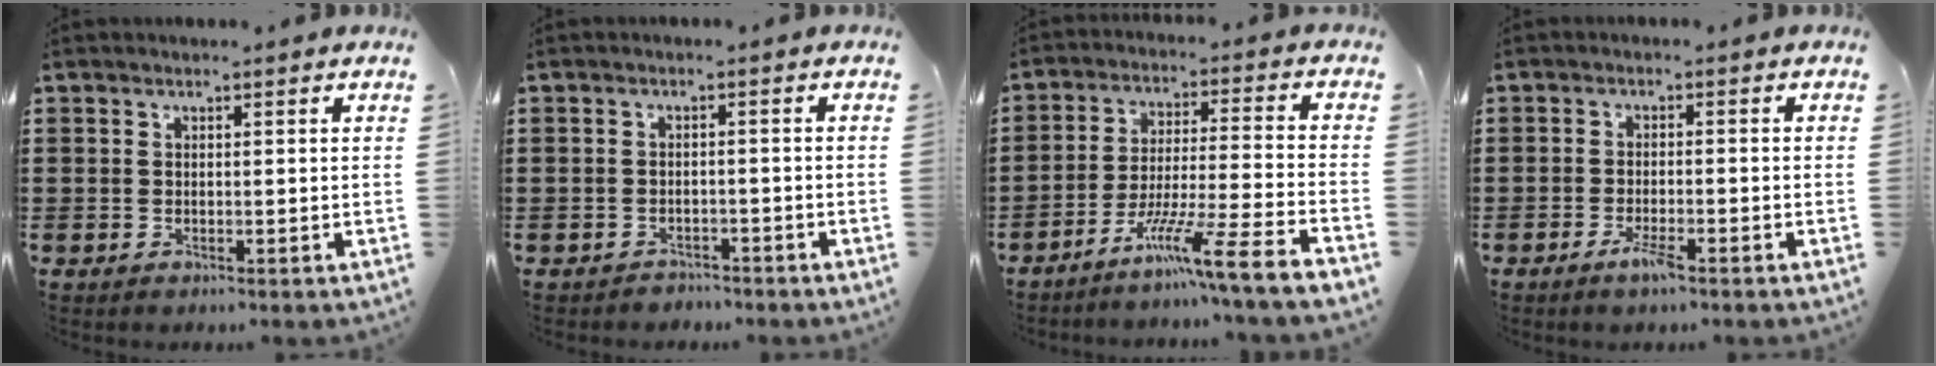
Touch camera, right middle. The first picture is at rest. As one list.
[{"total": 1.6, "force": [-1.6, 0.4, -0.1], "torque": [-0.006, 0.001, -0.036]}, {"total": 9.2, "force": [-6.9, -0.9, 6.0], "torque": [-0.111, -0.008, -0.137]}, {"total": 2.9, "force": [-1.7, 0.5, 2.3], "torque": [-0.044, -0.001, -0.033]}]